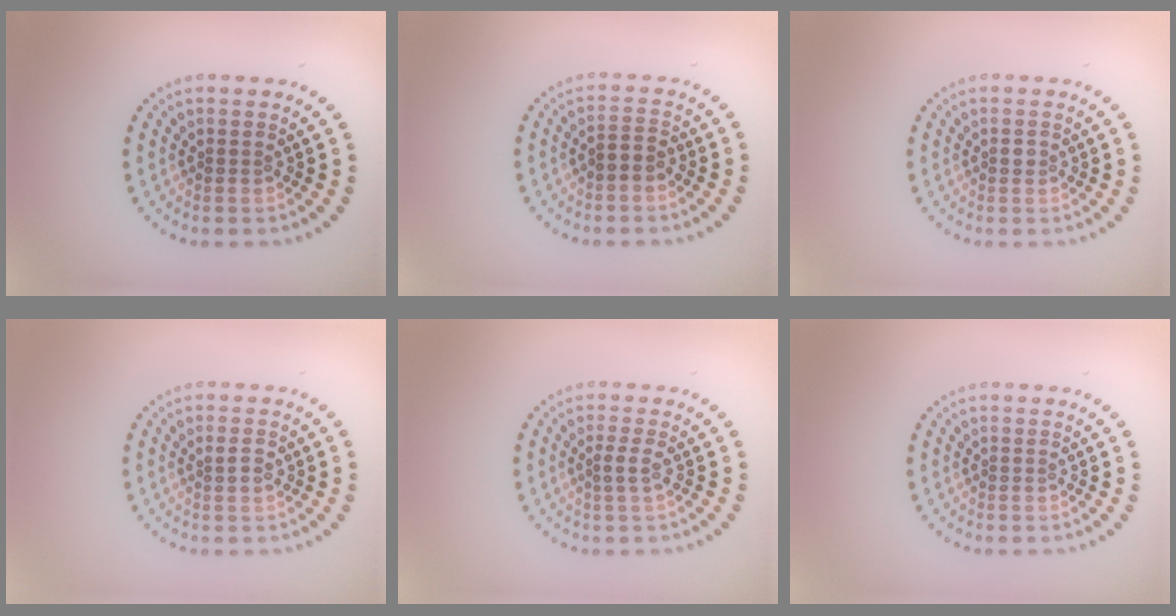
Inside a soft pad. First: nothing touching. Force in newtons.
{"total": 1.7, "press": 1.5, "slide": 0.8}
{"total": 0.6, "press": 0.6, "slide": 0.2}
{"total": 1.3, "press": 1.3, "slide": 0.4}
{"total": 1.1, "press": 0.9, "slide": 0.6}
{"total": 0.0}